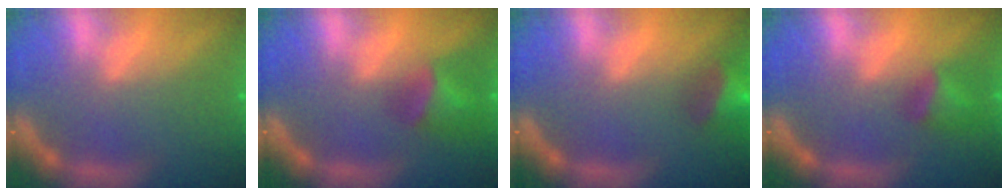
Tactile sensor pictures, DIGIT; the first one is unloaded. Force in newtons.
{"total": 4.0}
{"total": 4.5}
{"total": 2.9}